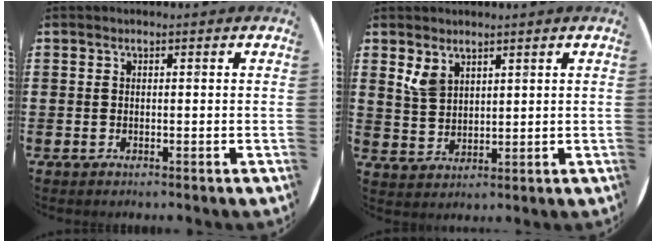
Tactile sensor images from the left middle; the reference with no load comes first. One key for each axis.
{"total": 3.2, "fx": 2.3, "fy": 1.8, "fz": 1.3, "tx": -0.030, "ty": 0.002, "tz": 0.045}